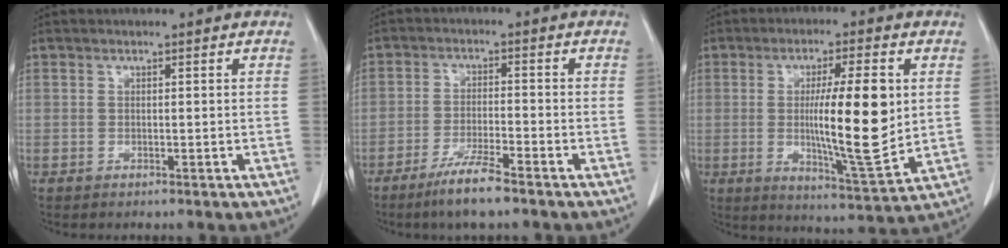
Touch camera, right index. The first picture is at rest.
{"total": 6.1, "force": [-4.5, 0.3, 4.1], "torque": [-0.081, -0.012, -0.085]}
{"total": 13.7, "force": [1.1, 1.3, 13.6], "torque": [-0.227, -0.017, 0.019]}